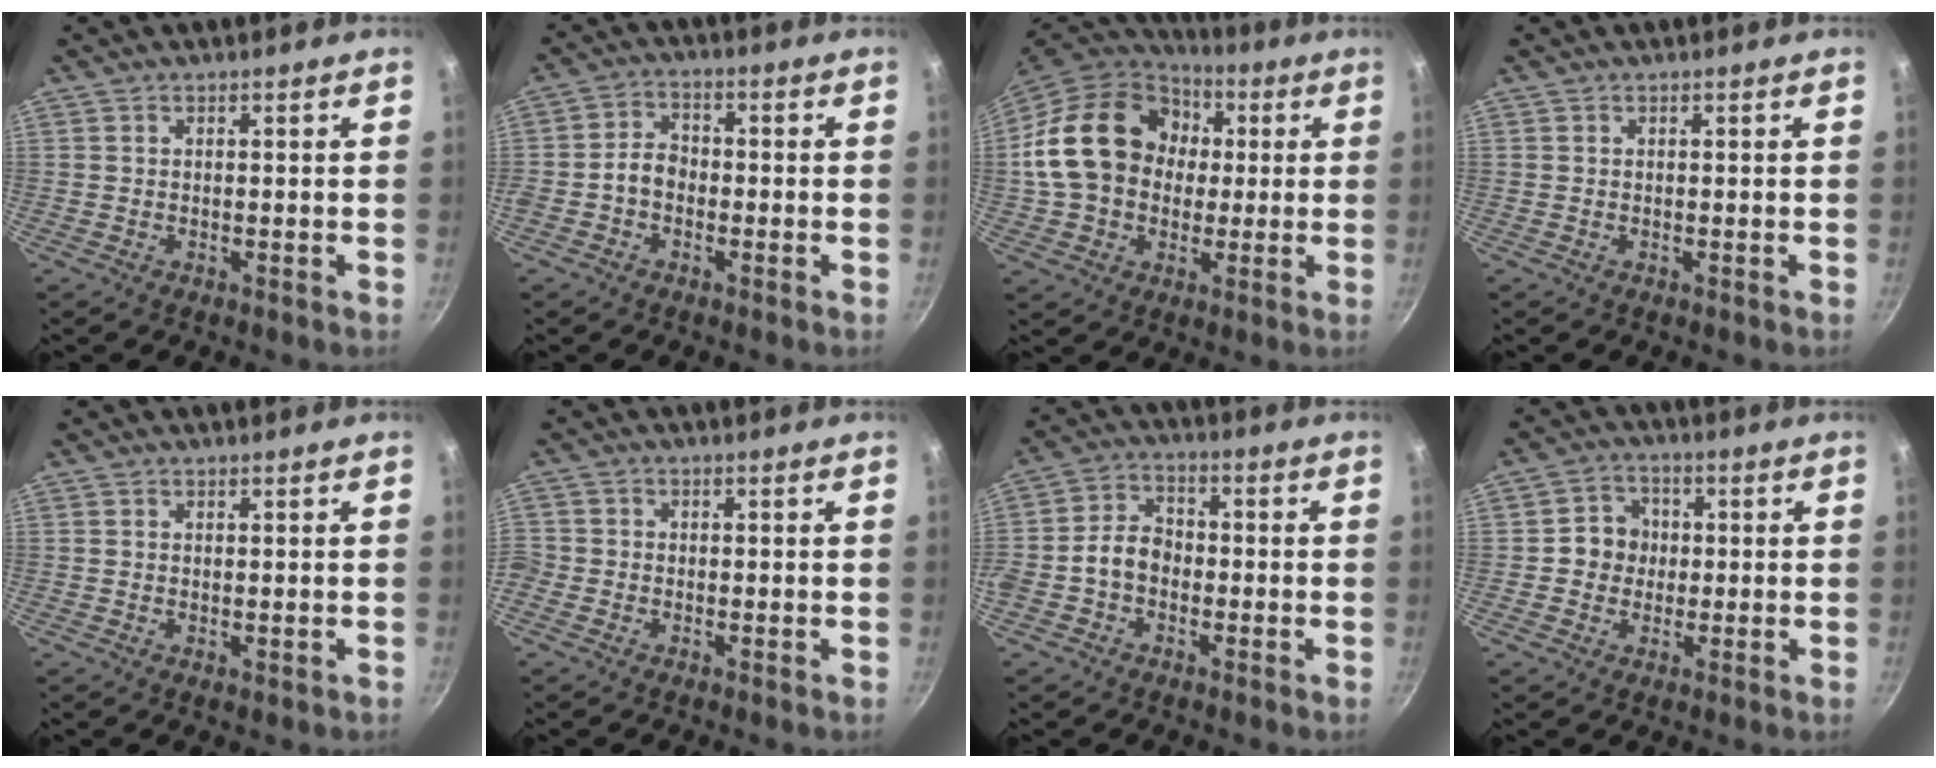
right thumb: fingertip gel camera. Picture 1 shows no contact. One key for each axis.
{"total": 4.7, "fx": -1.4, "fy": 3.6, "fz": 2.7, "tx": -0.029, "ty": 0.023, "tz": -0.035}
{"total": 21.8, "fx": 2.5, "fy": 17.0, "fz": 13.5, "tx": -0.222, "ty": 0.037, "tz": 0.038}
{"total": 0.0}
{"total": 0.6, "fx": 0.2, "fy": 0.2, "fz": 0.5, "tx": -0.006, "ty": -0.004, "tz": 0.001}
{"total": 2.6, "fx": -1.0, "fy": 2.3, "fz": 0.8, "tx": -0.014, "ty": 0.008, "tz": -0.026}
{"total": 6.9, "fx": -1.7, "fy": 5.3, "fz": 4.1, "tx": -0.050, "ty": 0.028, "tz": -0.044}
{"total": 6.0, "fx": 0.0, "fy": 5.5, "fz": 2.2, "tx": 0.000, "ty": 0.010, "tz": -0.011}